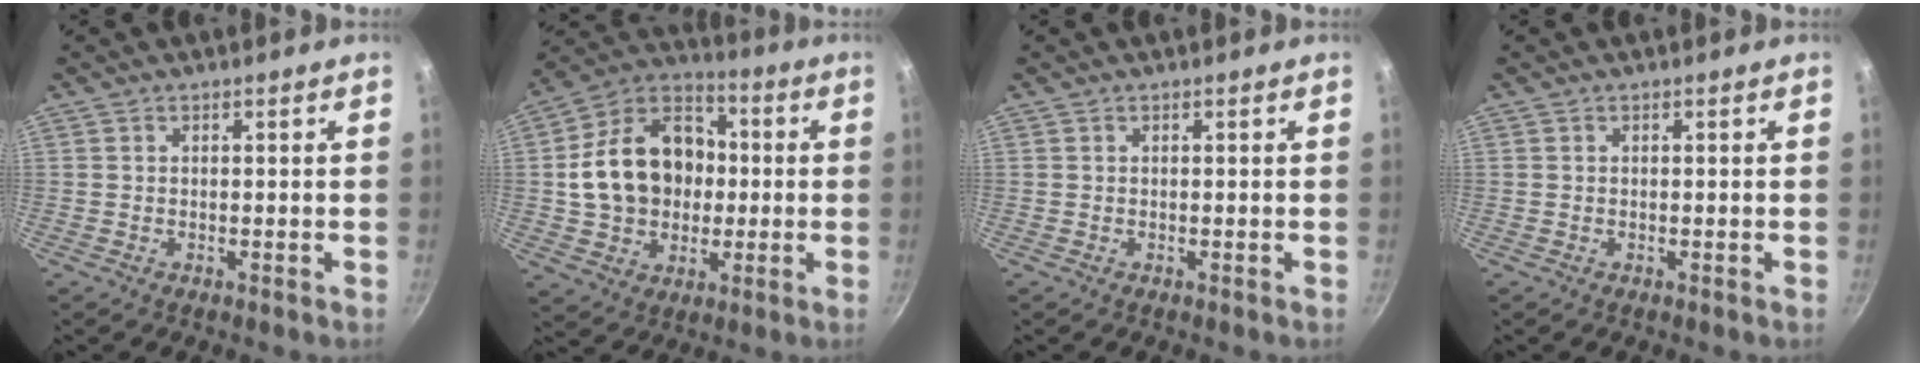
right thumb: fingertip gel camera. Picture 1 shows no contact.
{"total": 19.0, "force": [0.3, 14.9, 11.8], "torque": [-0.174, 0.037, 0.001]}
{"total": 0.0}
{"total": 0.0}